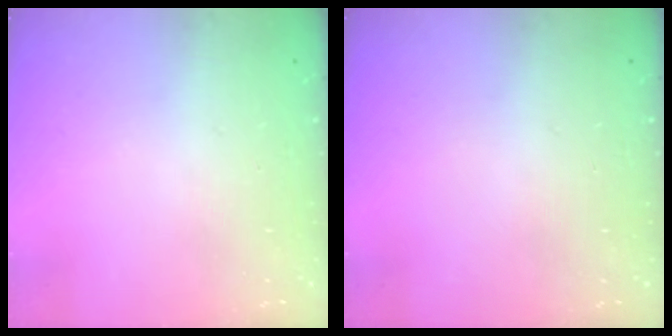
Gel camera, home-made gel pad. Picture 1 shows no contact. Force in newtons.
{"total": 0.0}